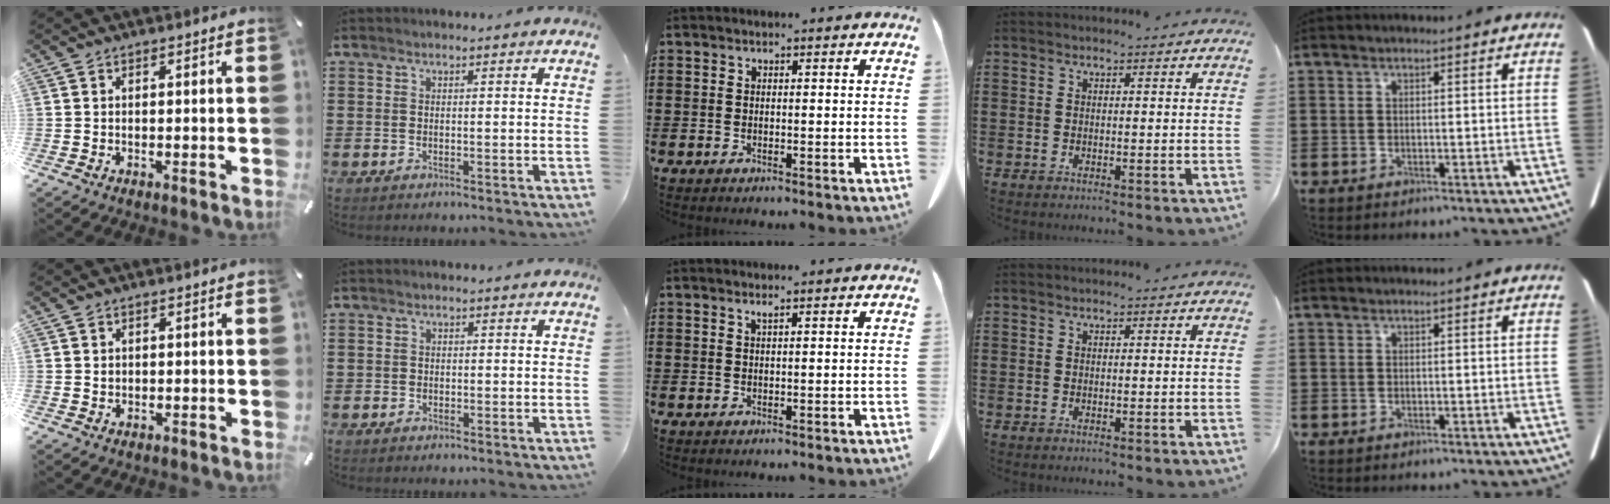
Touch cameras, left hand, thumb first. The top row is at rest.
{"thumb": {"total": 0.9, "force": [0.0, 0.8, 0.3], "torque": [-0.006, 0.004, -0.001]}, "index": {"total": 0.7, "force": [-0.3, 0.7, 0.1], "torque": [-0.004, 0.002, -0.007]}, "middle": {"total": 0.7, "force": [0.4, 0.0, 0.6], "torque": [-0.012, -0.003, 0.010]}}